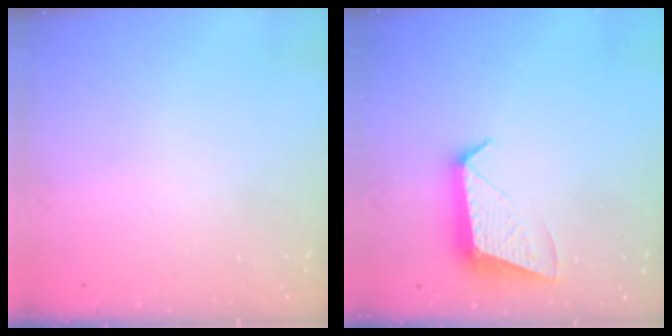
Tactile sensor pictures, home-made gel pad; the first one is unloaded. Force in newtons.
{"total": 10.0, "press": 10.0, "slide": 0.2}